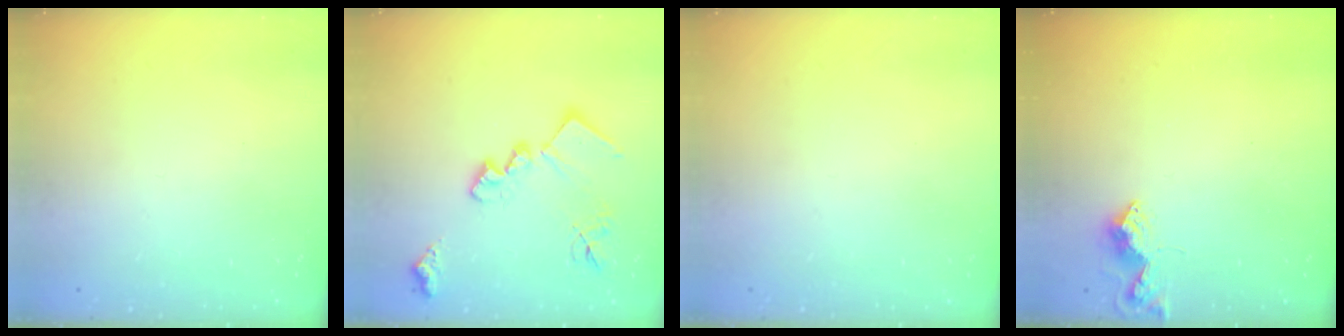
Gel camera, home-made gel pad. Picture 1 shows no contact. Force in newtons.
{"total": 18.6, "press": 18.6, "slide": 1.1}
{"total": 0.0}
{"total": 9.1, "press": 9.1, "slide": 0.4}